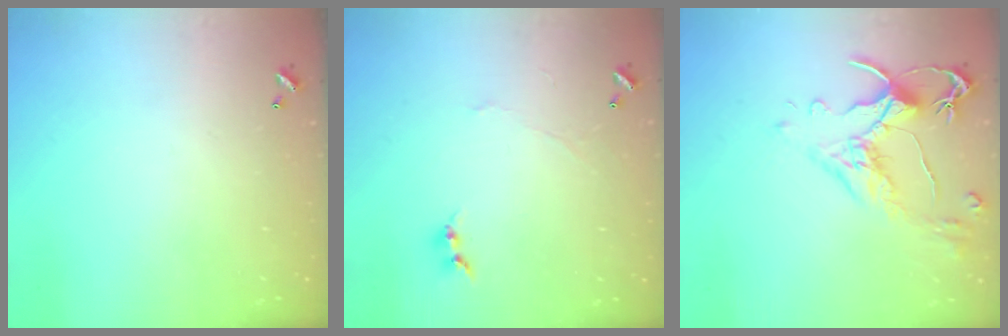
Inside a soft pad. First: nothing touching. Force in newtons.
{"total": 1.5, "press": 1.4, "slide": 0.5}
{"total": 2.5, "press": 2.1, "slide": 1.3}